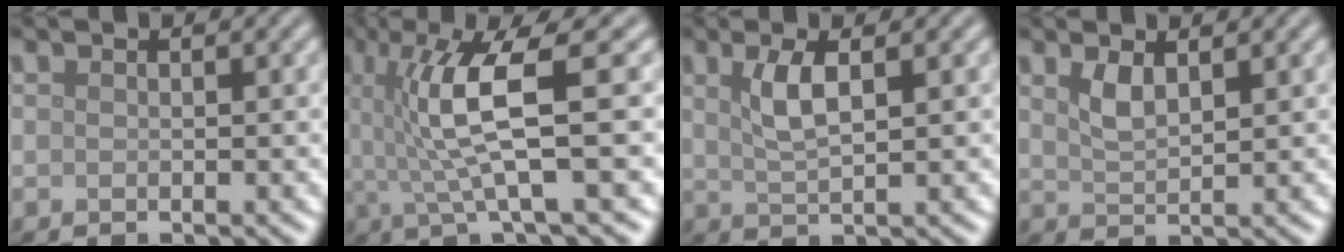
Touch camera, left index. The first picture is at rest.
{"total": 7.0, "force": [0.8, 1.2, 6.8], "torque": [-0.131, 0.007, 0.015]}
{"total": 2.9, "force": [1.1, 0.8, 2.6], "torque": [-0.052, 0.001, 0.021]}
{"total": 2.0, "force": [1.2, 0.7, 1.5], "torque": [-0.033, -0.002, 0.027]}